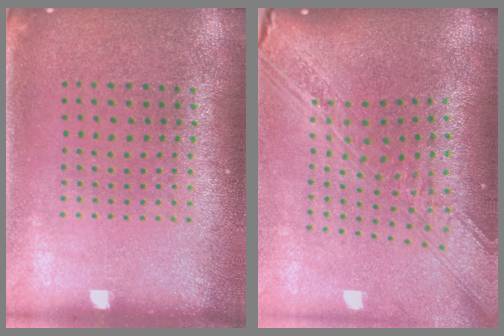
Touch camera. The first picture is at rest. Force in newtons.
{"total": 3.5, "press": 2.6, "slide": 2.4}